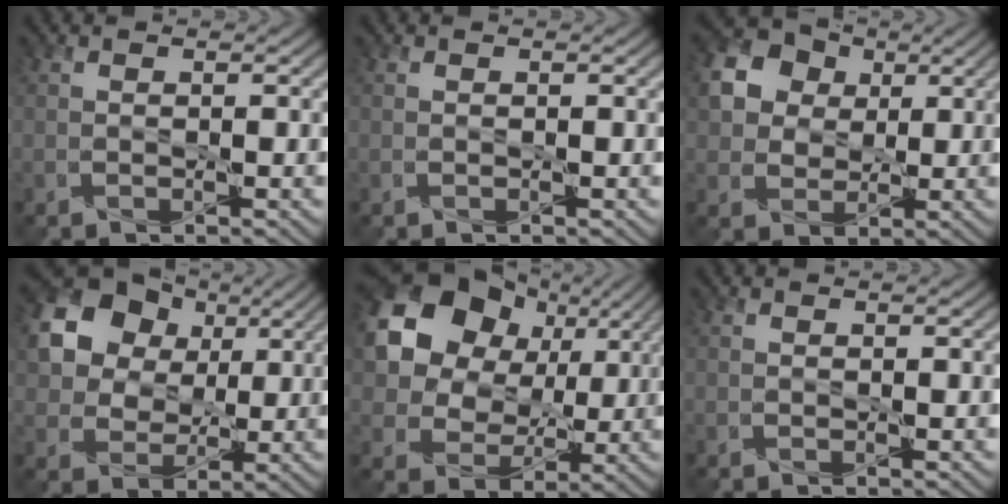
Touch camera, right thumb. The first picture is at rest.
{"total": 0.0}
{"total": 11.6, "force": [3.9, 9.4, 5.4], "torque": [-0.155, 0.037, 0.077]}
{"total": 15.5, "force": [5.6, 12.2, 7.7], "torque": [-0.207, 0.045, 0.124]}
{"total": 13.9, "force": [4.6, 10.9, 7.4], "torque": [-0.167, 0.022, 0.076]}
{"total": 0.0}